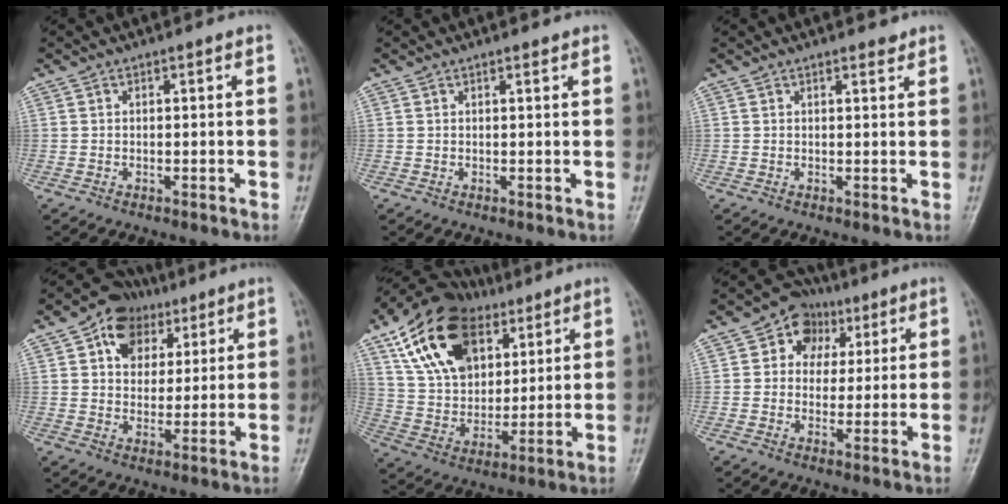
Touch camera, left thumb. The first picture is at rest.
{"total": 0.7, "force": [0.5, 0.2, 0.3], "torque": [-0.008, -0.004, 0.008]}
{"total": 1.2, "force": [1.0, 0.4, 0.4], "torque": [-0.003, -0.008, 0.013]}
{"total": 10.2, "force": [4.6, 7.7, 4.8], "torque": [-0.042, -0.006, 0.076]}
{"total": 21.1, "force": [9.9, 14.0, 12.4], "torque": [-0.197, -0.016, 0.175]}
{"total": 8.5, "force": [2.9, 7.1, 3.6], "torque": [-0.011, 0.000, 0.039]}